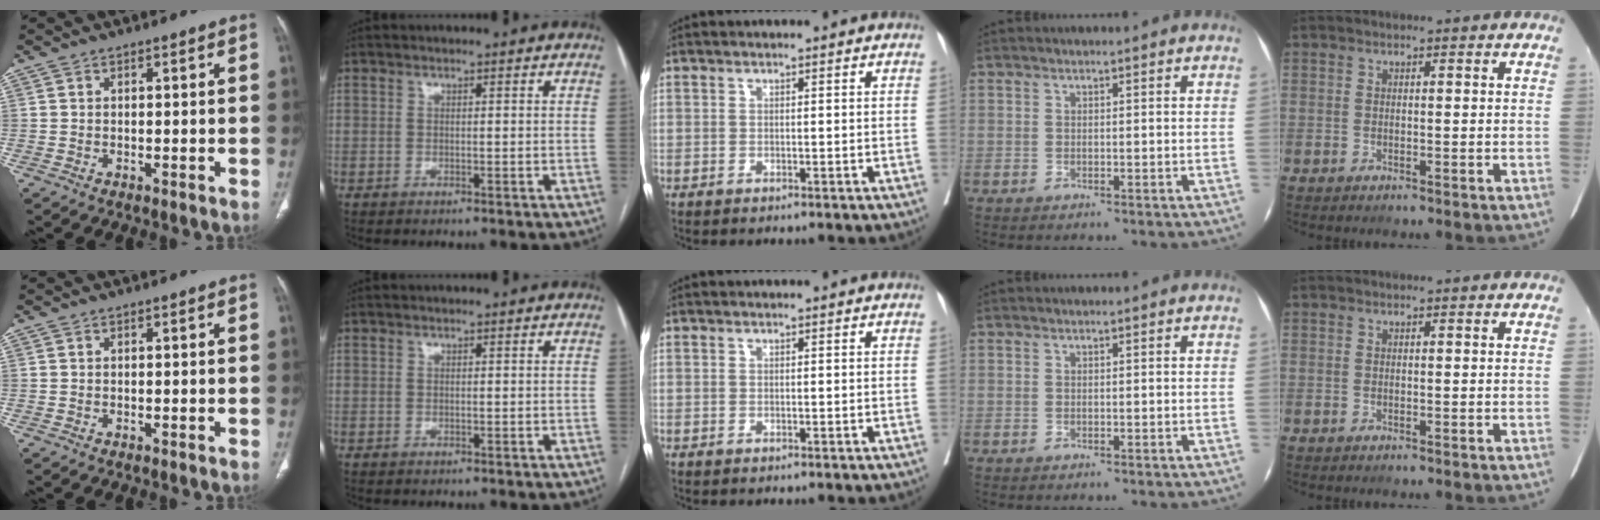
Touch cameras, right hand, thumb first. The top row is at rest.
{}